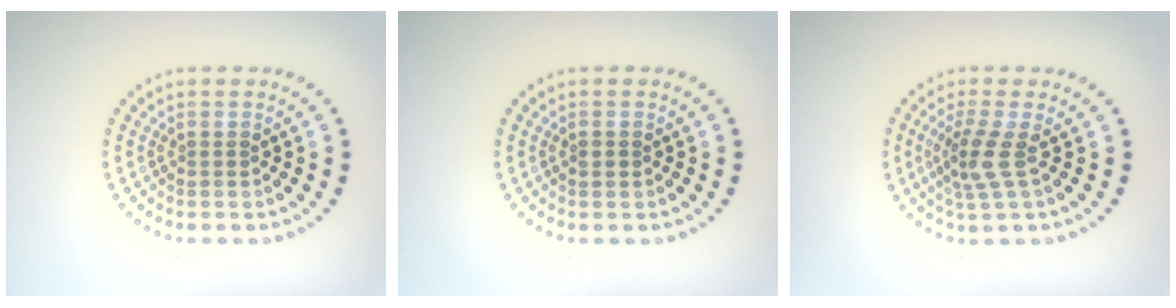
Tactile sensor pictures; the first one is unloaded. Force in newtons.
{"total": 0.7, "press": 0.7, "slide": 0.0}
{"total": 2.7, "press": 2.0, "slide": 1.8}